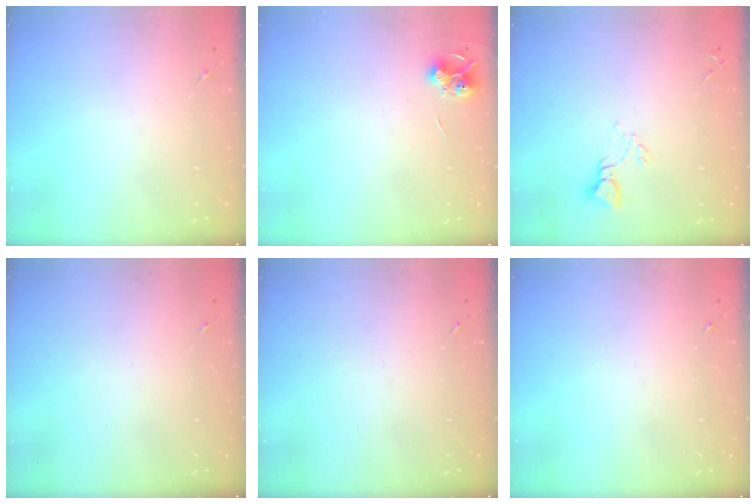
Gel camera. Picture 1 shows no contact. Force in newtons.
{"total": 6.4, "press": 6.4, "slide": 0.5}
{"total": 4.4, "press": 4.4, "slide": 0.3}
{"total": 0.0}
{"total": 0.0}
{"total": 0.0}